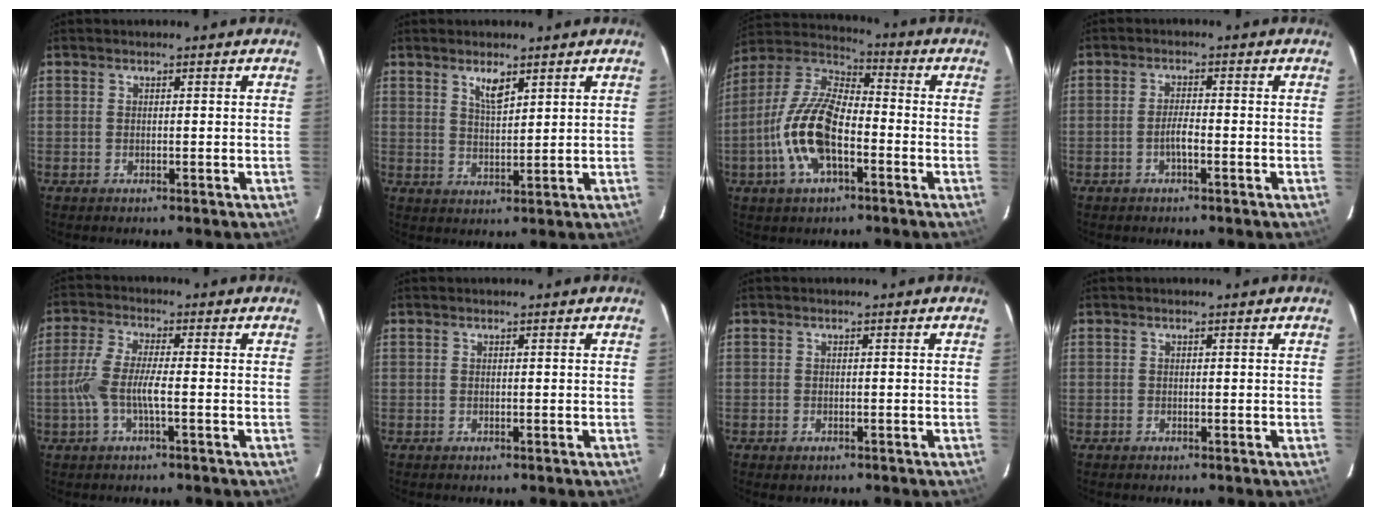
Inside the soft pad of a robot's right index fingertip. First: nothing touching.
{"total": 4.0, "force": [2.6, 1.3, 2.8], "torque": [-0.048, -0.004, 0.048]}
{"total": 15.0, "force": [-4.6, 6.6, 12.7], "torque": [-0.265, 0.003, -0.091]}
{"total": 2.5, "force": [-1.1, 0.3, 2.1], "torque": [-0.043, 0.004, -0.022]}
{"total": 6.8, "force": [-1.6, 1.0, 6.6], "torque": [-0.145, 0.001, -0.032]}
{"total": 0.0}
{"total": 1.0, "force": [-0.6, 0.8, 0.4], "torque": [-0.006, -0.001, -0.008]}
{"total": 0.0}